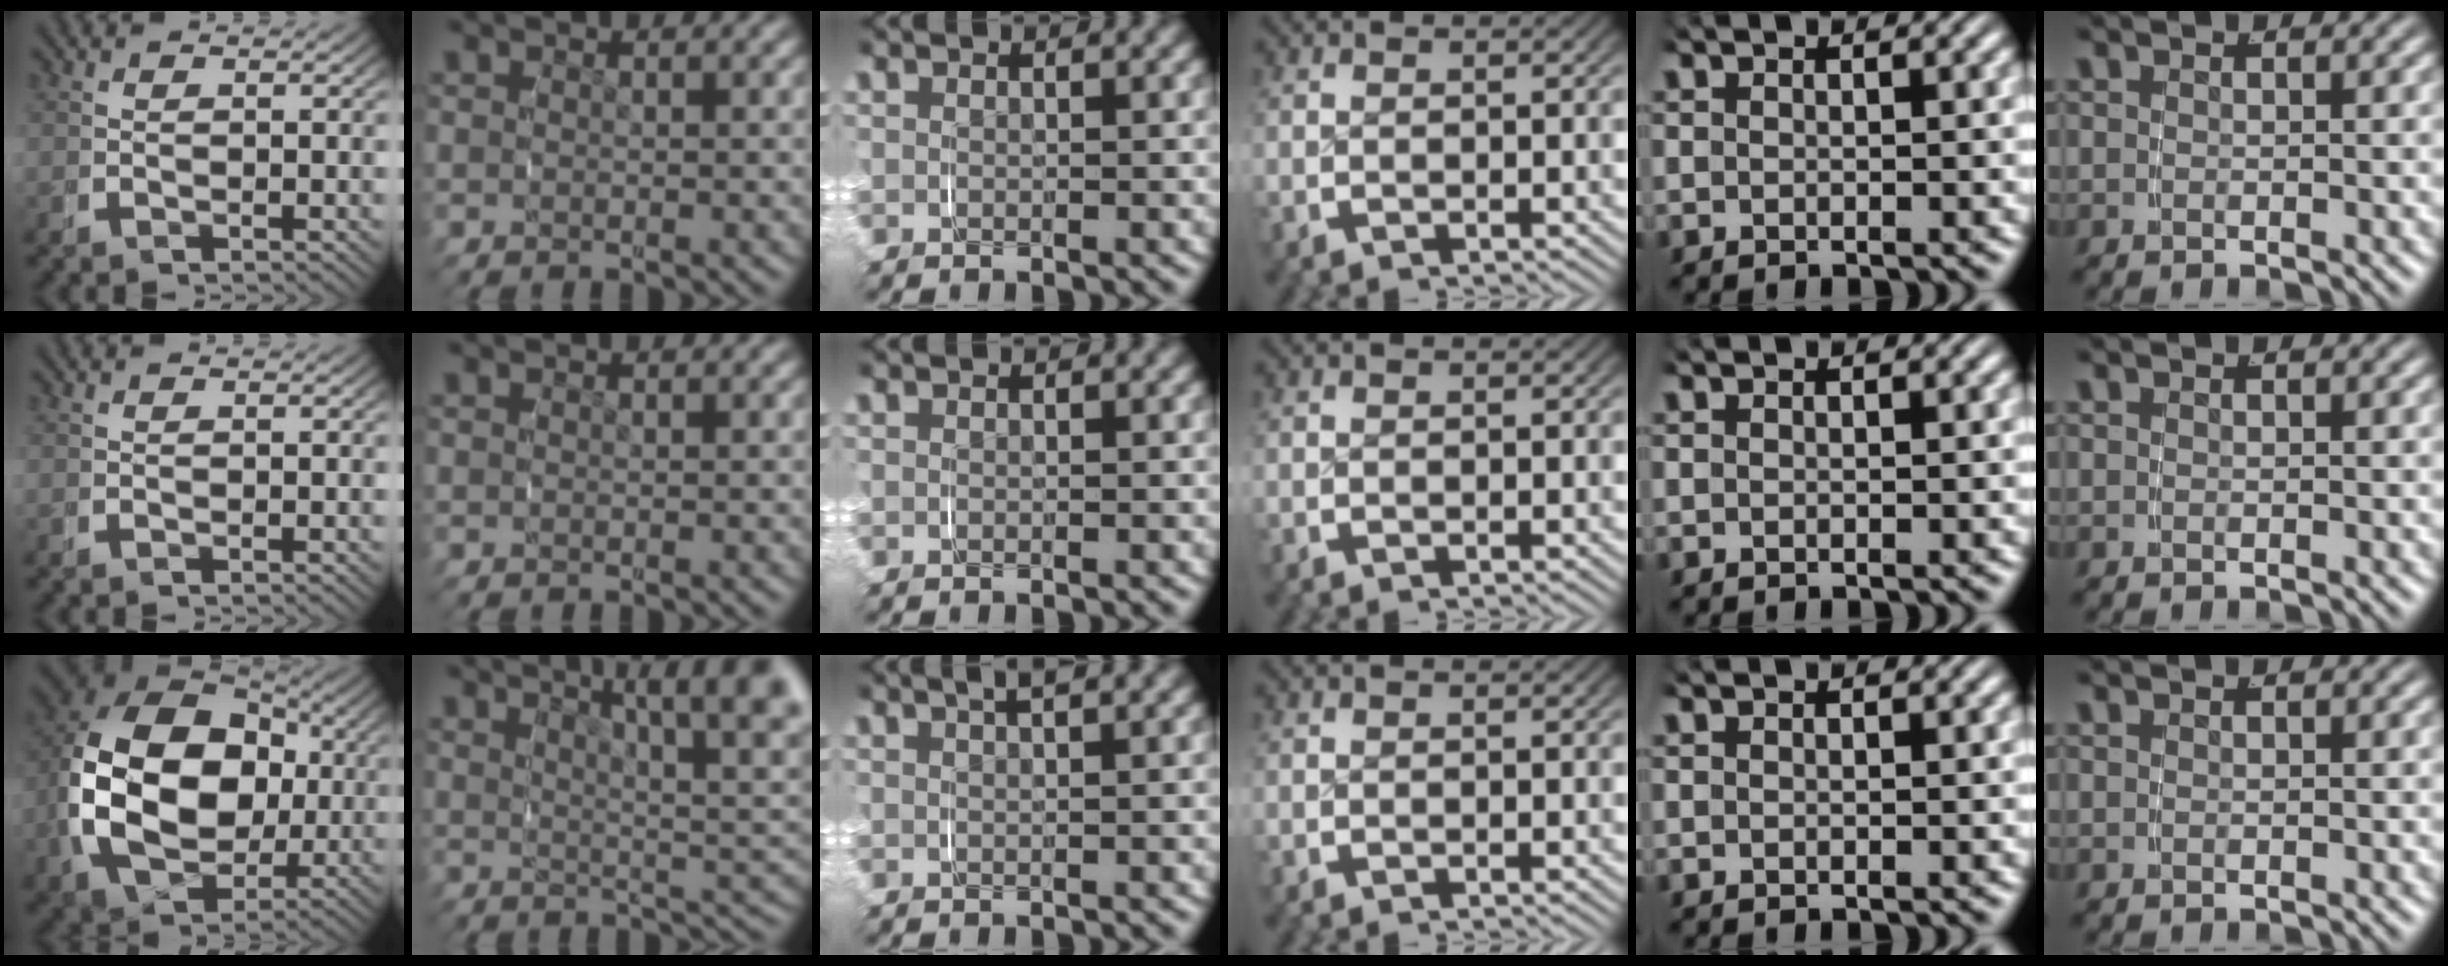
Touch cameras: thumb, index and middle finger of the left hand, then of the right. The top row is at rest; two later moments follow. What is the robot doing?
{"motion": "grasp_and_lifting", "object": "paper plate"}